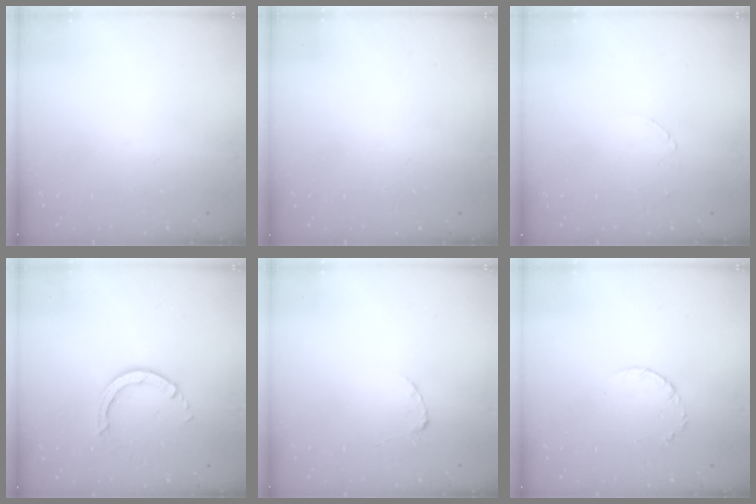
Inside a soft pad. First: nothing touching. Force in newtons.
{"total": 2.2, "press": 2.2, "slide": 0.1}
{"total": 1.3, "press": 1.3, "slide": 0.1}
{"total": 3.0, "press": 3.0, "slide": 0.4}
{"total": 2.2, "press": 2.2, "slide": 0.3}
{"total": 3.3, "press": 3.3, "slide": 0.3}